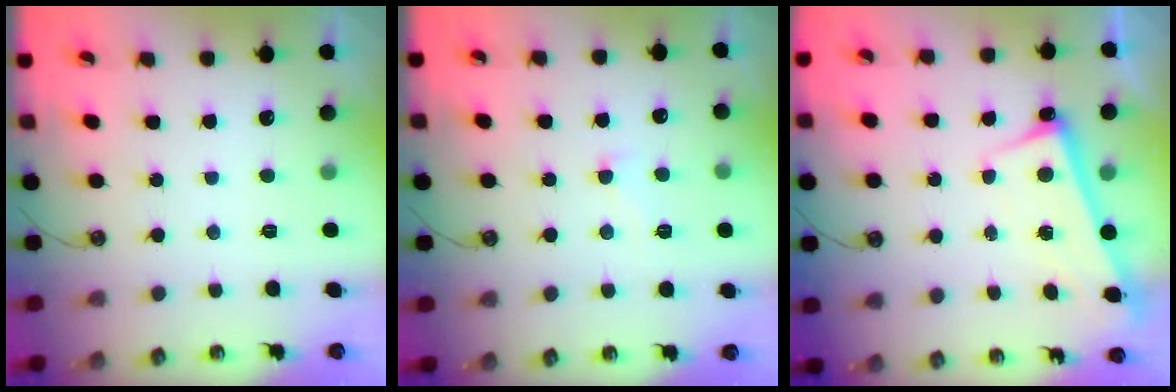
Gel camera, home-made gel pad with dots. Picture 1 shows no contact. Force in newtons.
{"total": 2.7, "press": 2.6, "slide": 0.8}
{"total": 2.8, "press": 2.8, "slide": 0.5}